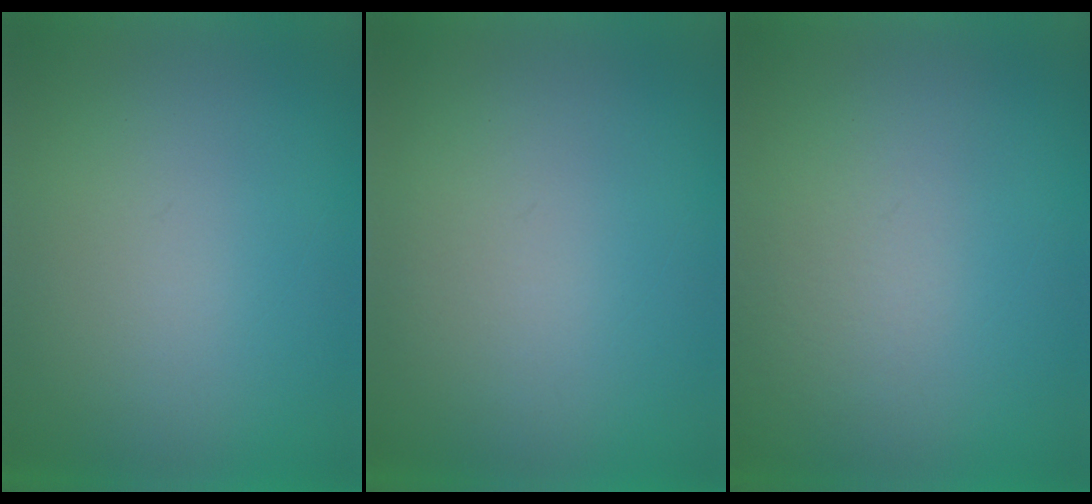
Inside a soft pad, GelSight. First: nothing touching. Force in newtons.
{"total": 1.1}
{"total": 3.2}